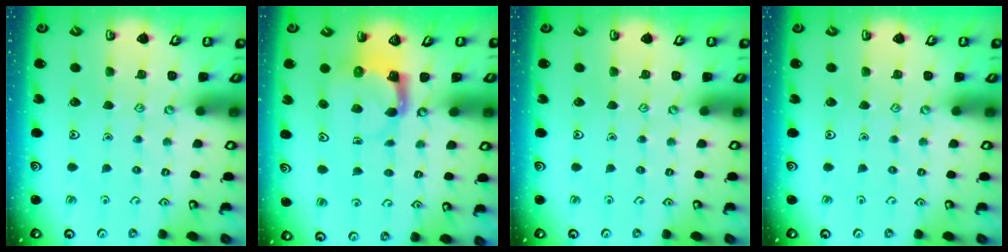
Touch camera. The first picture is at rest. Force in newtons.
{"total": 3.9, "press": 3.9, "slide": 0.7}
{"total": 0.0}
{"total": 0.0}